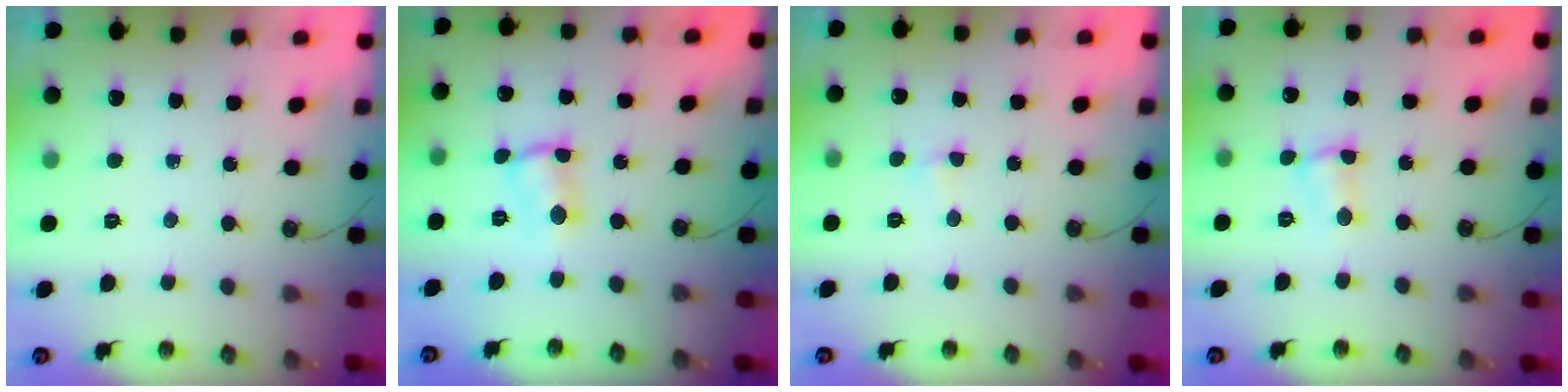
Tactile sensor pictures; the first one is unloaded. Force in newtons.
{"total": 2.3, "press": 2.3, "slide": 0.1}
{"total": 2.8, "press": 2.7, "slide": 0.5}
{"total": 3.6, "press": 3.6, "slide": 0.5}